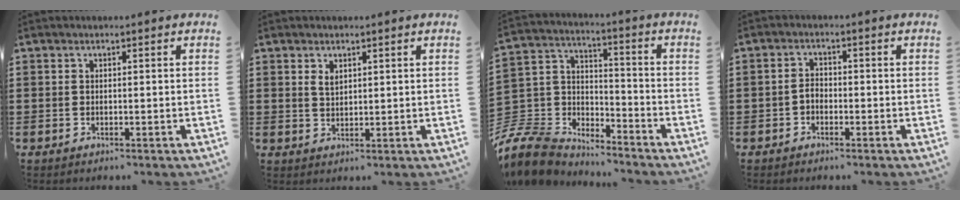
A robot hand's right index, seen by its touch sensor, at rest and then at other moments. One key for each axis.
{"total": 1.6, "fx": 1.0, "fy": 0.9, "fz": 0.9, "tx": -0.021, "ty": 0.003, "tz": 0.019}
{"total": 8.6, "fx": -7.7, "fy": 3.4, "fz": 1.5, "tx": -0.080, "ty": -0.003, "tz": -0.163}
{"total": 1.8, "fx": -0.8, "fy": 1.0, "fz": 1.2, "tx": -0.025, "ty": 0.005, "tz": -0.017}